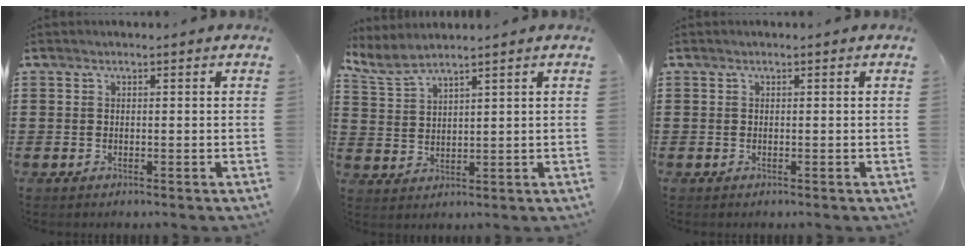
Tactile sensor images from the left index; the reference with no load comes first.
{"total": 4.1, "force": [3.6, 0.7, 2.0], "torque": [-0.052, -0.009, 0.065]}
{"total": 0.0}